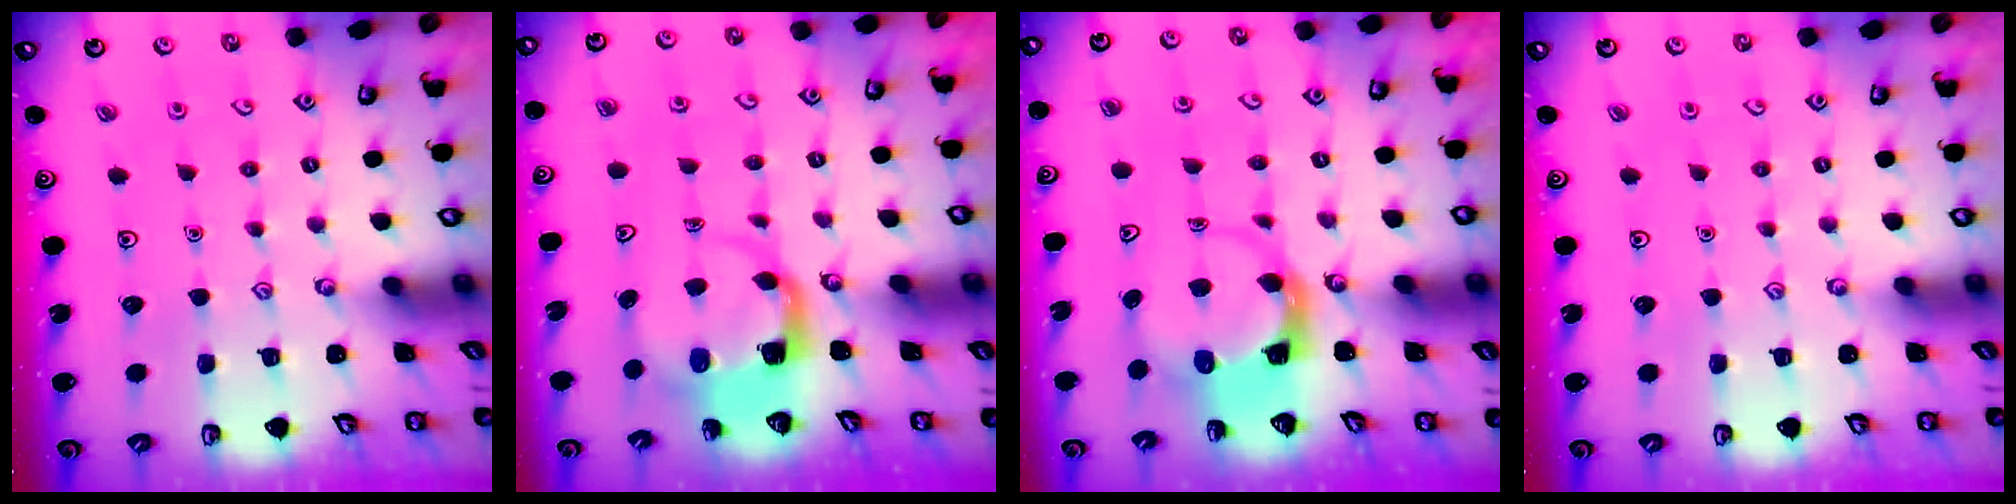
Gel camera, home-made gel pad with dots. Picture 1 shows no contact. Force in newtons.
{"total": 4.0, "press": 4.0, "slide": 0.4}
{"total": 3.7, "press": 3.6, "slide": 0.5}
{"total": 0.0}